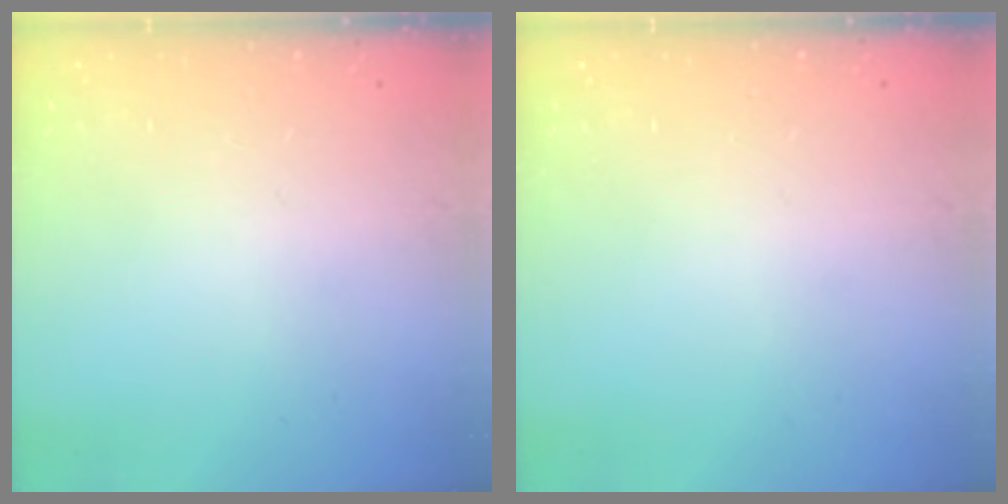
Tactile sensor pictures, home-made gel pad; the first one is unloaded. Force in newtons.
{"total": 0.0}